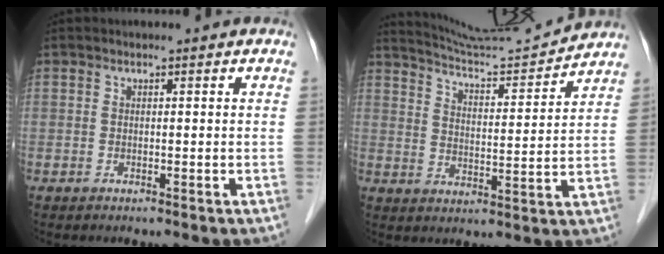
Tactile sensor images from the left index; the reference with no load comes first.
{"total": 11.8, "force": [11.6, -1.4, 1.5], "torque": [-0.037, -0.014, 0.185]}